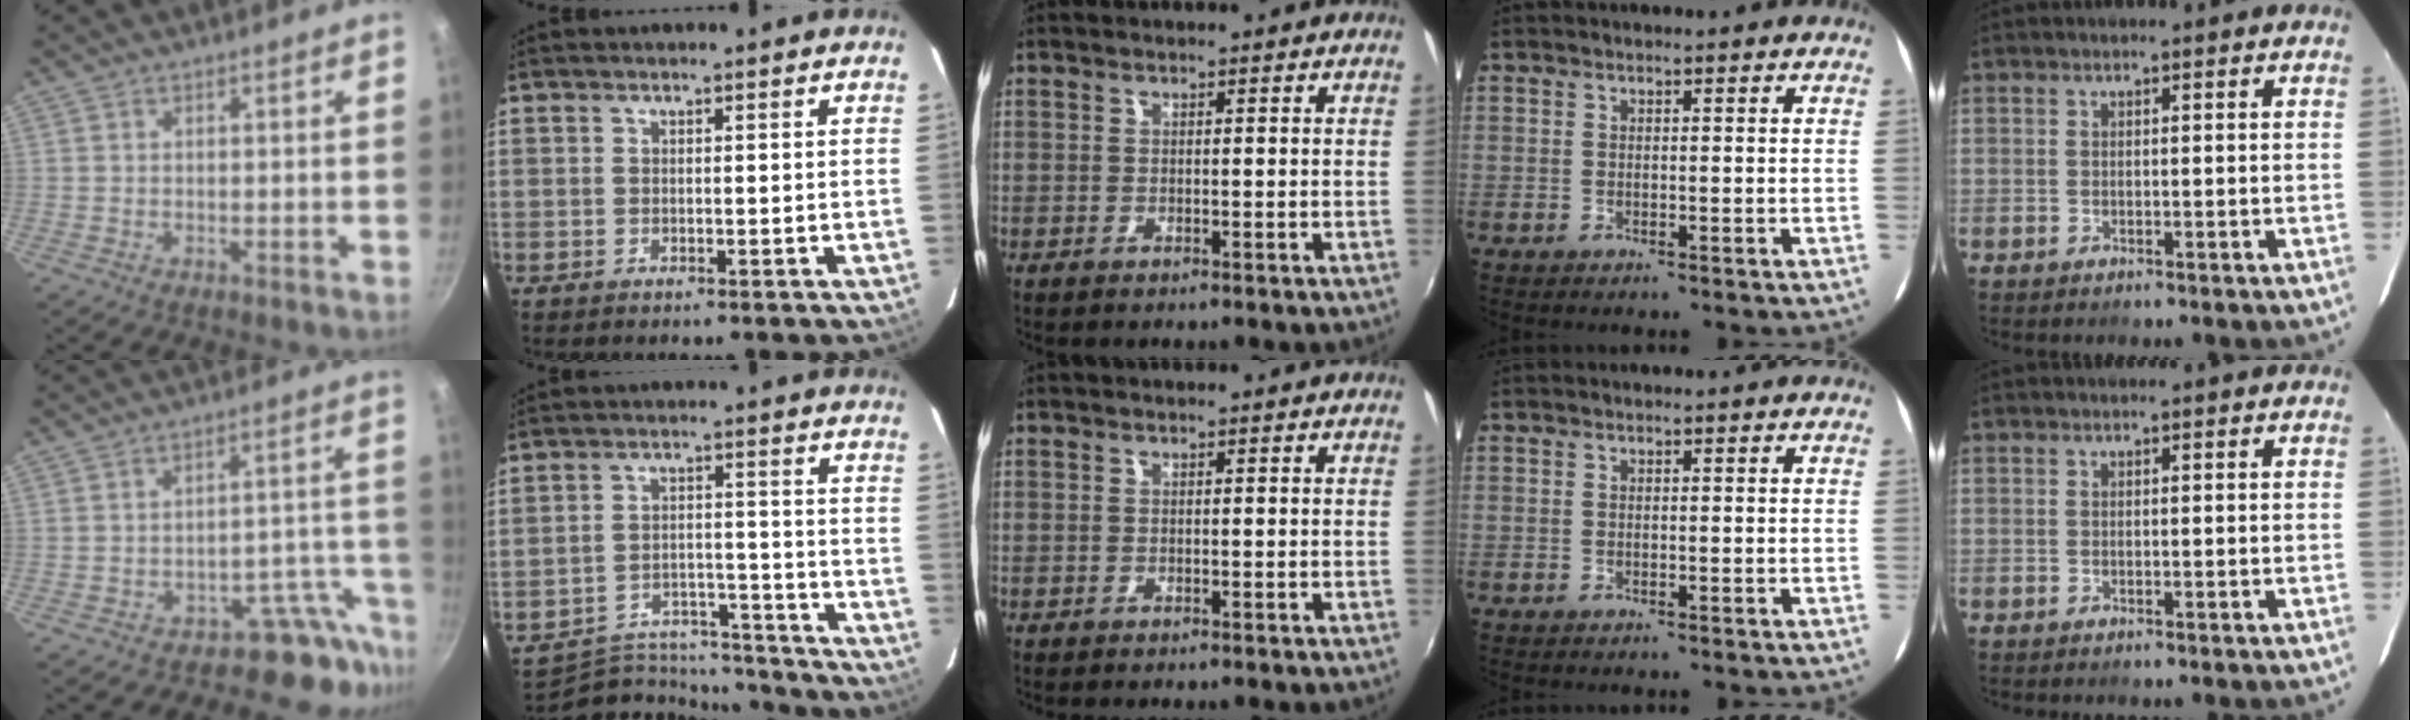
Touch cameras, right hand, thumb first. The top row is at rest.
{"thumb": {"total": 7.9, "force": [-6.7, 3.9, 1.6], "torque": [0.059, 0.084, -0.099]}, "index": {"total": 13.9, "force": [-13.3, 3.5, 2.2], "torque": [-0.054, 0.022, -0.191]}}